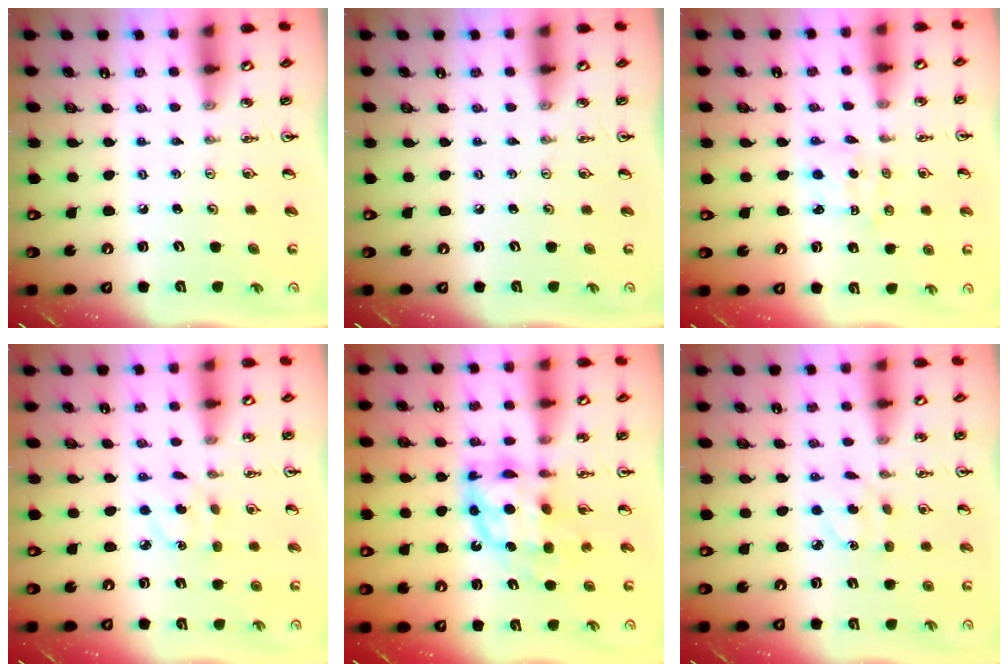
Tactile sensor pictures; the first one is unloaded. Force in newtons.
{"total": 0.0}
{"total": 1.6, "press": 1.5, "slide": 0.7}
{"total": 3.9, "press": 3.9, "slide": 0.5}
{"total": 11.1, "press": 11.0, "slide": 0.9}
{"total": 3.9, "press": 3.9, "slide": 0.5}